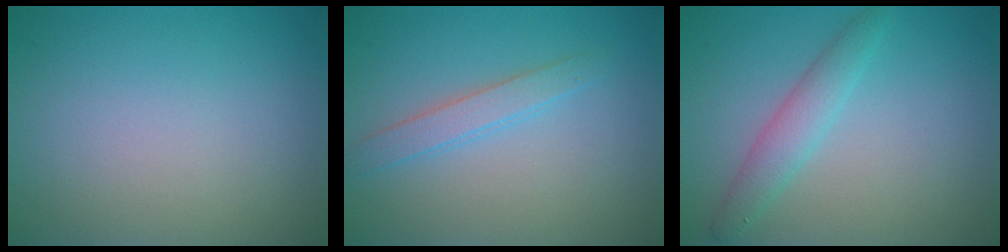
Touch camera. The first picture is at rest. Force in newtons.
{"total": 2.0, "press": 2.0, "slide": 0.0}
{"total": 2.6, "press": 2.6, "slide": 0.1}